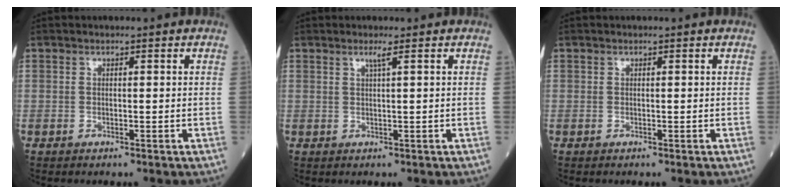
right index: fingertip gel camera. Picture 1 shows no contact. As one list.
[{"total": 1.2, "force": [0.7, -0.4, 0.9], "torque": [-0.025, -0.004, 0.015]}, {"total": 0.0}]